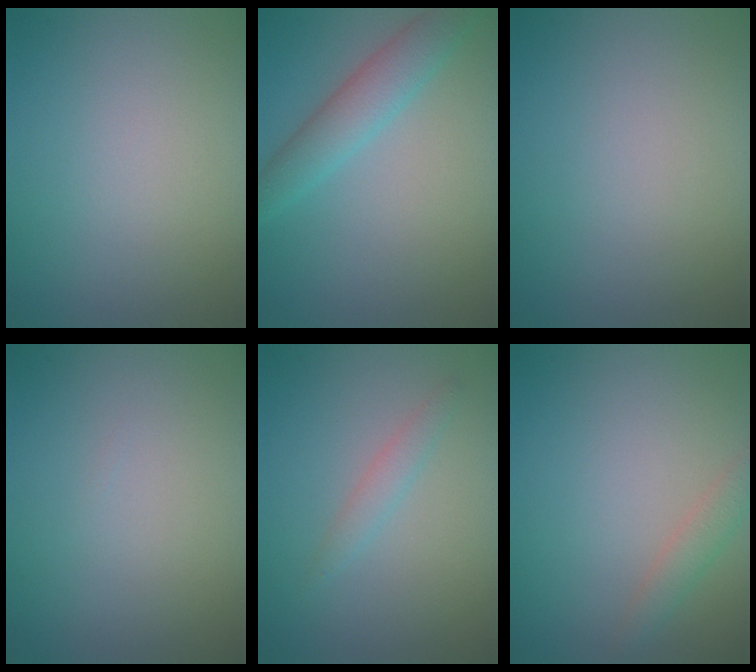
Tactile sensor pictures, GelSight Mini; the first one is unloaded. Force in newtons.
{"total": 3.5, "press": 3.5, "slide": 0.0}
{"total": 0.0}
{"total": 0.0}
{"total": 1.3, "press": 1.3, "slide": 0.0}
{"total": 1.8, "press": 1.8, "slide": 0.1}